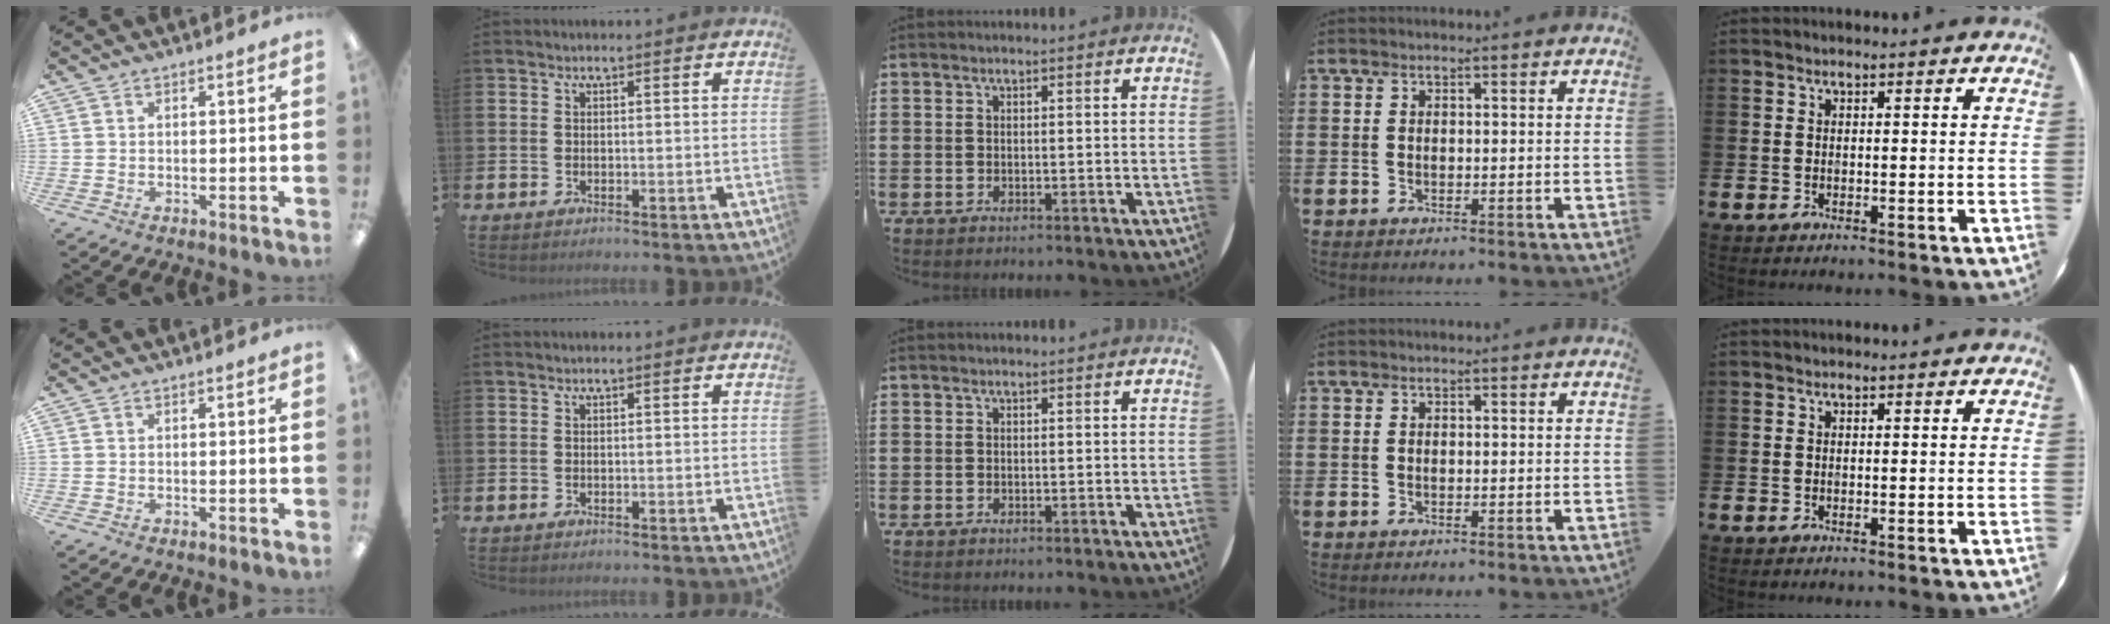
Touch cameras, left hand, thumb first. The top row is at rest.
{}